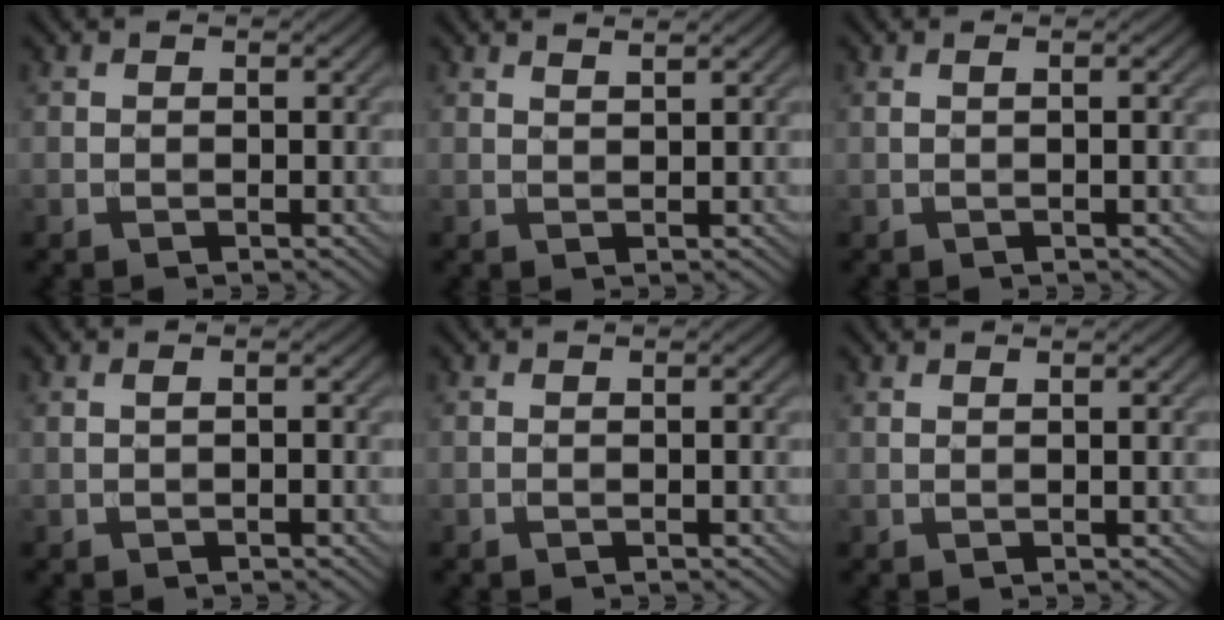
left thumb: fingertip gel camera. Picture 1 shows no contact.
{"total": 1.4, "force": [1.2, 0.1, 0.7], "torque": [-0.016, 0.001, 0.021]}
{"total": 1.4, "force": [0.3, 0.1, 1.4], "torque": [-0.024, 0.005, -0.002]}
{"total": 0.9, "force": [0.0, 0.0, 0.9], "torque": [-0.017, 0.002, -0.001]}
{"total": 0.9, "force": [-0.1, 0.0, 0.9], "torque": [-0.016, 0.004, -0.003]}
{"total": 1.0, "force": [0.5, 0.1, 0.9], "torque": [-0.018, 0.005, 0.004]}